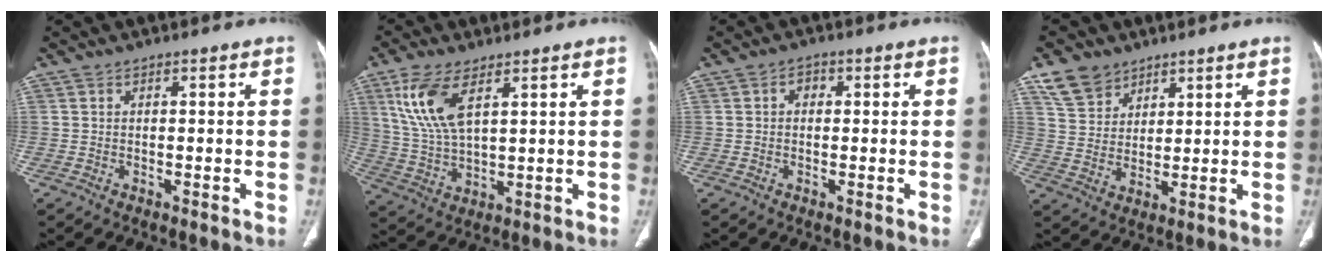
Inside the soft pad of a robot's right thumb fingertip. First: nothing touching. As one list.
[{"total": 10.7, "force": [4.9, 4.6, 8.4], "torque": [-0.179, -0.013, 0.107]}, {"total": 1.9, "force": [0.2, 1.5, 1.1], "torque": [-0.009, 0.009, 0.000]}, {"total": 7.6, "force": [5.2, 5.1, 2.2], "torque": [-0.026, -0.020, 0.109]}]